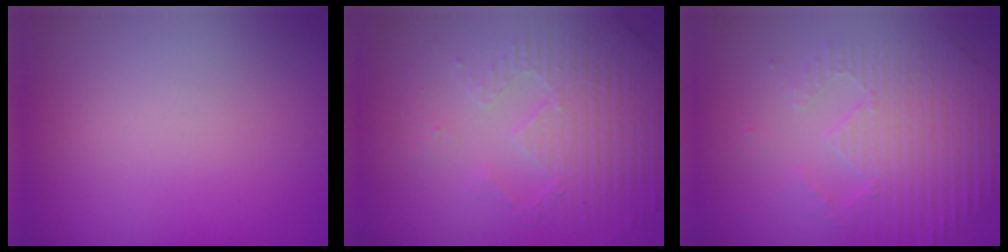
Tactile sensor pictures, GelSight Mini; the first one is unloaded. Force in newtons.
{"total": 5.1, "press": 3.5, "slide": 3.8}
{"total": 4.8, "press": 3.5, "slide": 3.3}